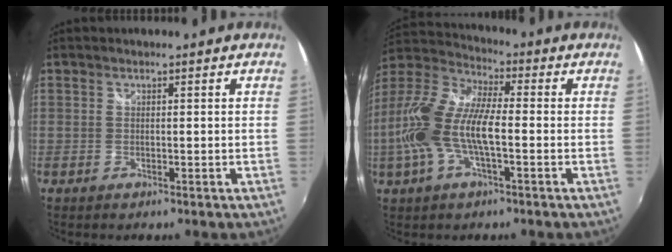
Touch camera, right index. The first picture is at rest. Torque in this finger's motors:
{"motor_torque": [1.43, -0.71, 0.92, 0.21]}